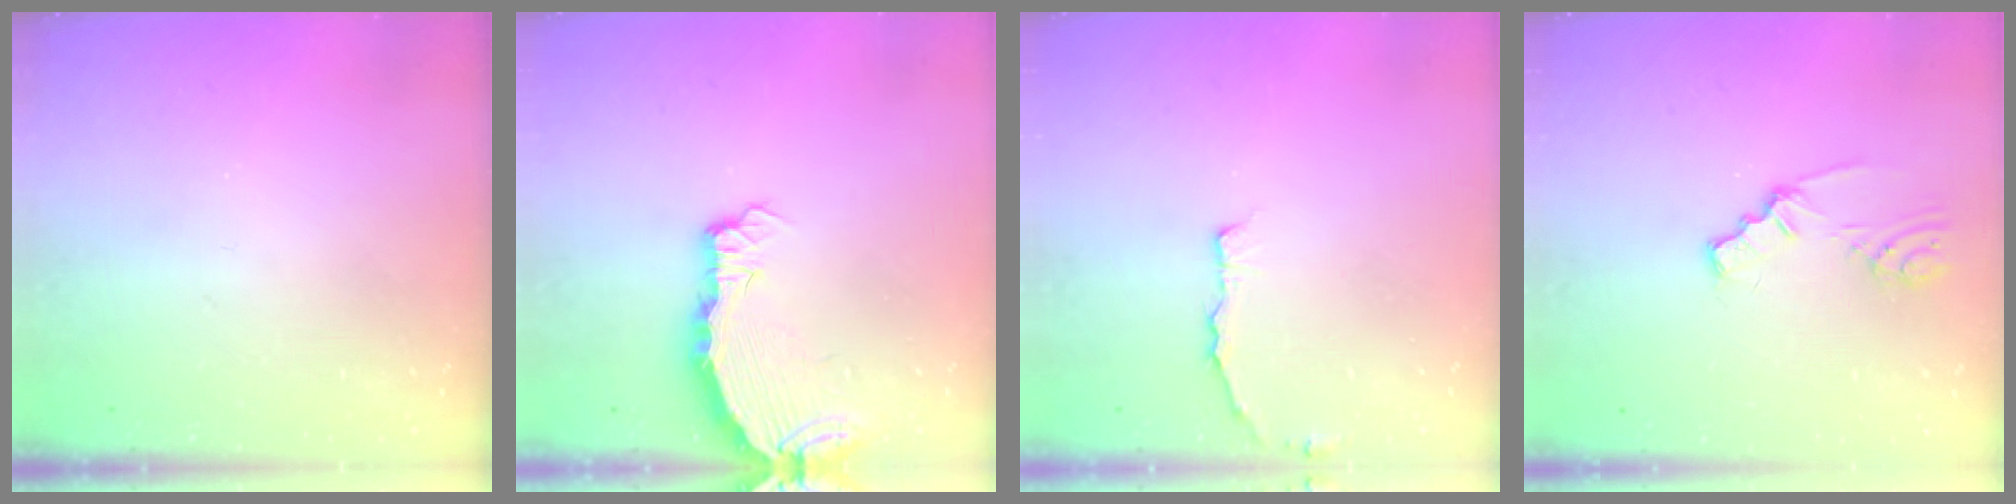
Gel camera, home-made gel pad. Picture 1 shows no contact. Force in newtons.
{"total": 3.8, "press": 3.8, "slide": 0.4}
{"total": 3.3, "press": 3.3, "slide": 0.4}
{"total": 2.4, "press": 2.4, "slide": 0.2}